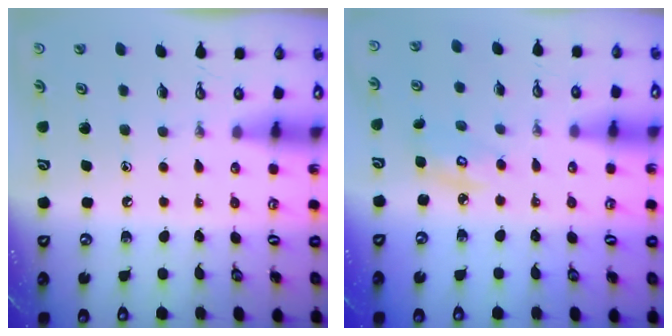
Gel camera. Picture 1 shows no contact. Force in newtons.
{"total": 3.2, "press": 3.2, "slide": 0.2}